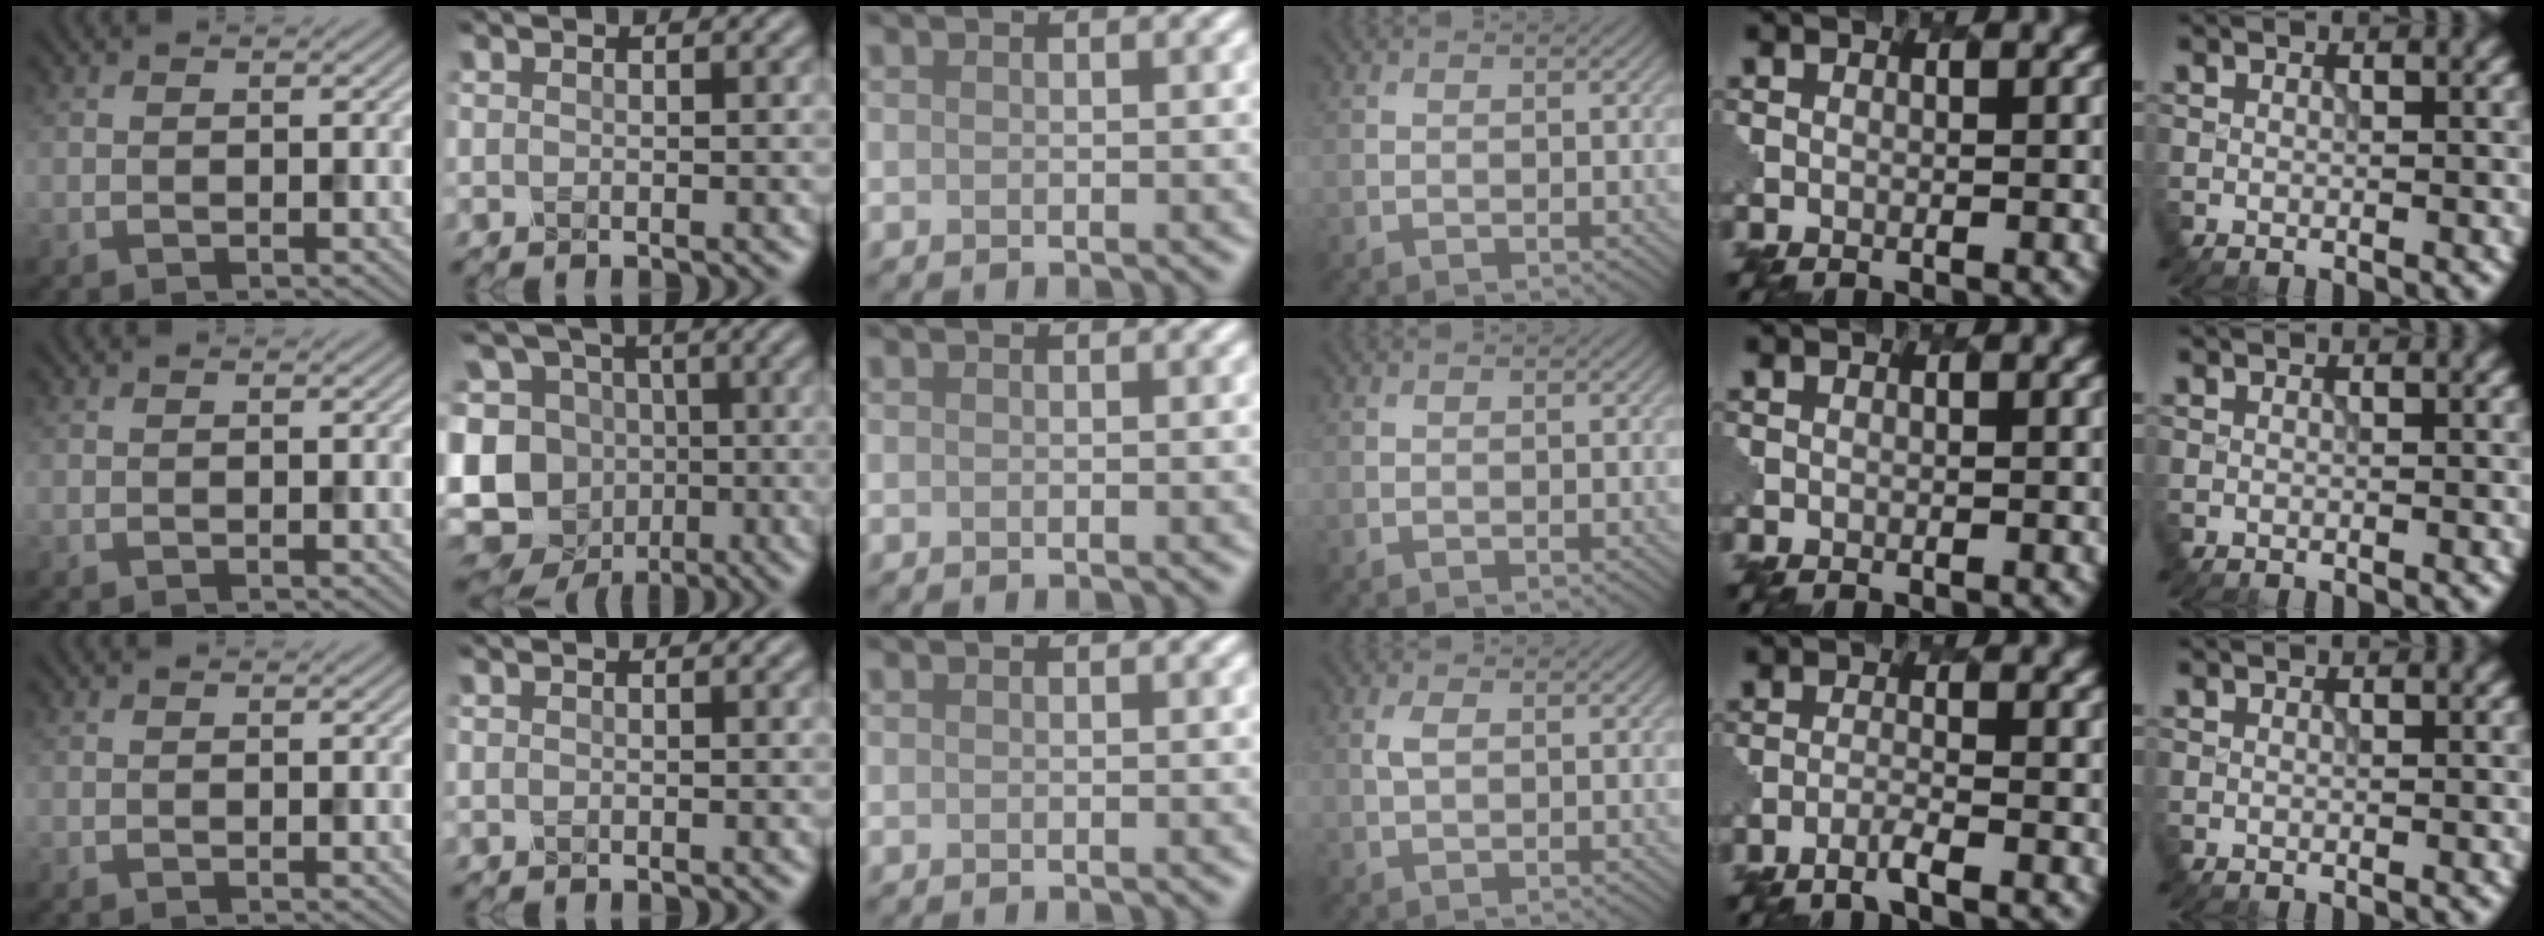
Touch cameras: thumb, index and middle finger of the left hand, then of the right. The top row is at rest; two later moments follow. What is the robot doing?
{"motion": "extract", "object": "pen bag"}